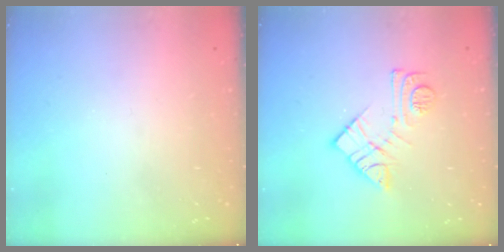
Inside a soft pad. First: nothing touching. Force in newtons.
{"total": 11.3, "press": 11.3, "slide": 0.4}